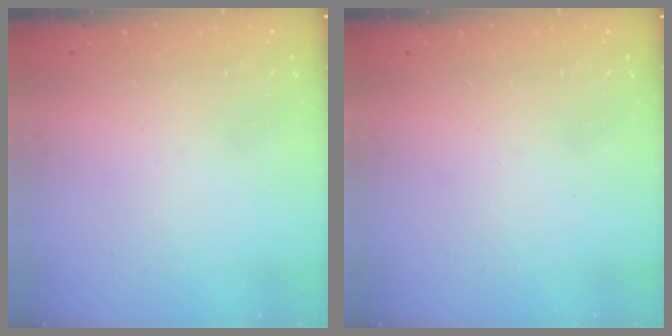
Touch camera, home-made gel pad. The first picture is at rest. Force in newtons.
{"total": 0.0}